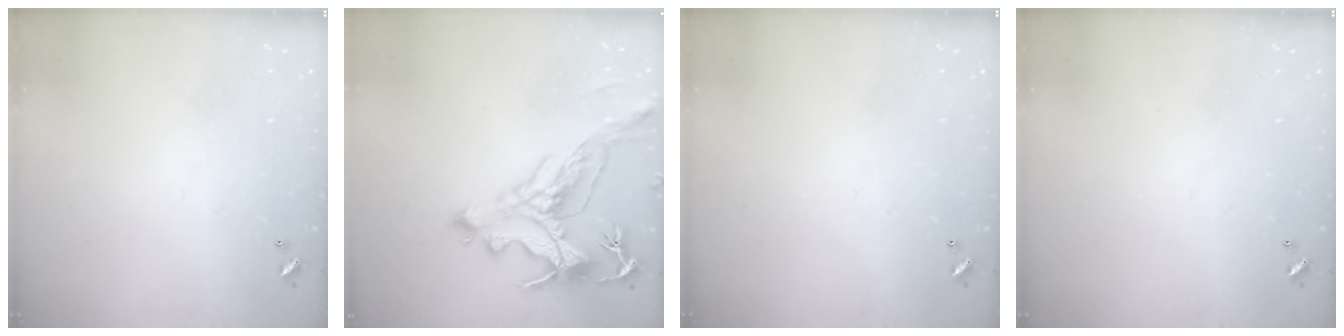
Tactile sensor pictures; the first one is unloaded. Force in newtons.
{"total": 2.5, "press": 2.2, "slide": 1.2}
{"total": 0.0}
{"total": 0.0}